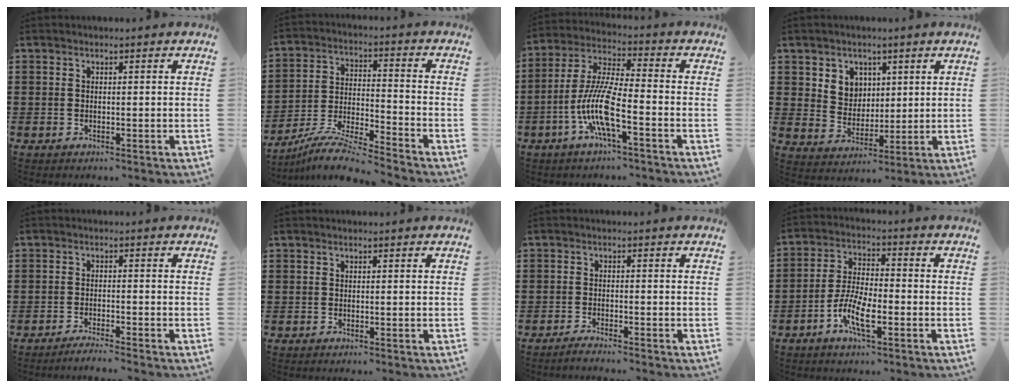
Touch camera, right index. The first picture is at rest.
{"total": 8.5, "force": [-8.1, -0.2, 2.7], "torque": [-0.062, -0.003, -0.163]}
{"total": 10.0, "force": [-4.1, 1.5, 9.0], "torque": [-0.210, -0.021, -0.085]}
{"total": 5.2, "force": [2.5, 4.5, 0.6], "torque": [-0.031, 0.004, 0.044]}
{"total": 2.1, "force": [-2.0, -0.4, 0.6], "torque": [-0.010, 0.002, -0.039]}
{"total": 0.0}
{"total": 1.8, "force": [-1.7, -0.2, 0.3], "torque": [-0.007, 0.003, -0.034]}
{"total": 7.4, "force": [-3.4, 2.2, 6.2], "torque": [-0.150, -0.017, -0.069]}